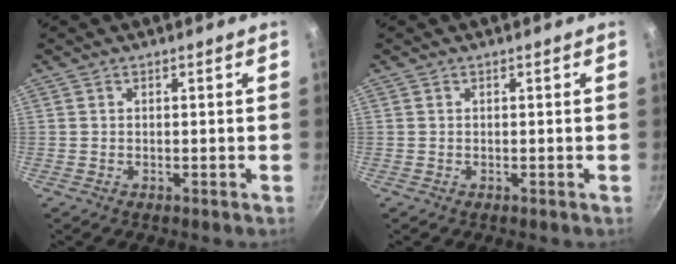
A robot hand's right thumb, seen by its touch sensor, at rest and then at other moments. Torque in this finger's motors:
{"motor_torque": [-0.06, 0.06, 0.00, 0.00, 0.00]}